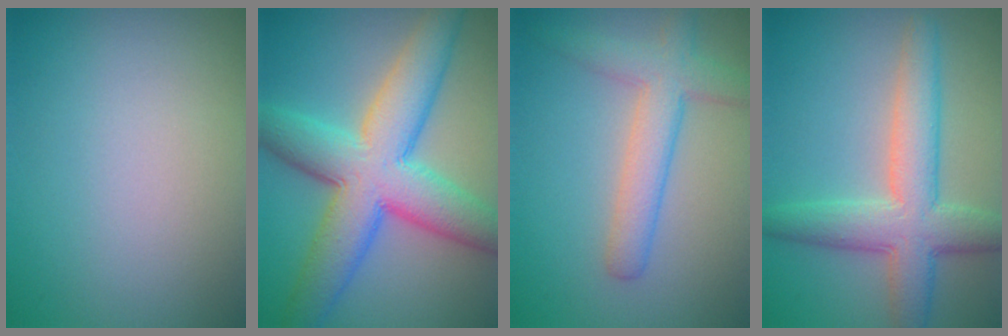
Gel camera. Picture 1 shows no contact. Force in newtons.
{"total": 9.9, "press": 9.9, "slide": 0.4}
{"total": 3.9, "press": 3.9, "slide": 0.2}
{"total": 6.0, "press": 6.0, "slide": 0.4}